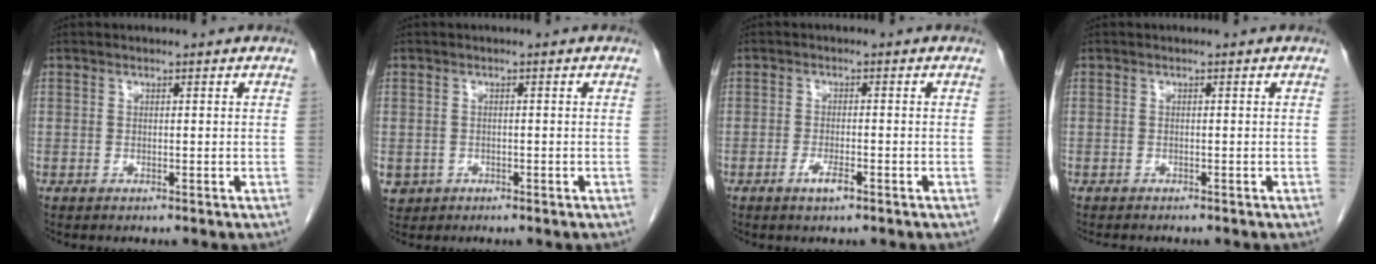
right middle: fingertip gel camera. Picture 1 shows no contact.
{"total": 3.1, "force": [-1.3, 2.7, 0.5], "torque": [-0.008, 0.003, -0.018]}
{"total": 2.5, "force": [-1.5, 0.4, 2.0], "torque": [-0.038, -0.001, -0.027]}
{"total": 2.0, "force": [-1.8, 0.7, 0.7], "torque": [-0.016, -0.004, -0.021]}